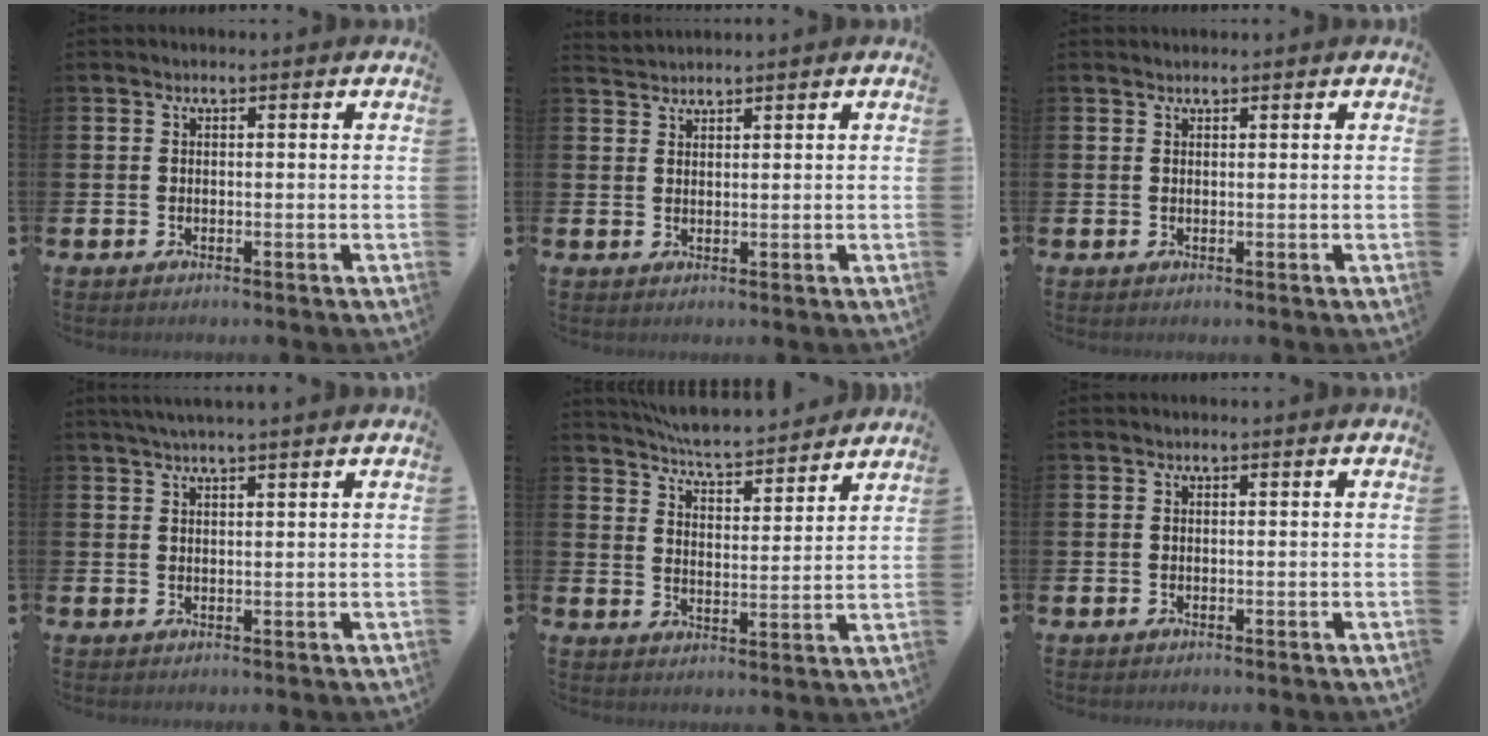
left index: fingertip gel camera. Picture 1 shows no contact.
{"total": 1.8, "force": [1.8, 0.2, -0.1], "torque": [0.003, -0.004, 0.034]}
{"total": 0.7, "force": [0.7, 0.1, -0.1], "torque": [0.010, -0.003, 0.011]}
{"total": 2.5, "force": [2.3, -0.3, 0.9], "torque": [-0.020, -0.002, 0.042]}
{"total": 6.2, "force": [6.2, 0.3, 0.9], "torque": [-0.041, -0.049, 0.107]}
{"total": 0.0}